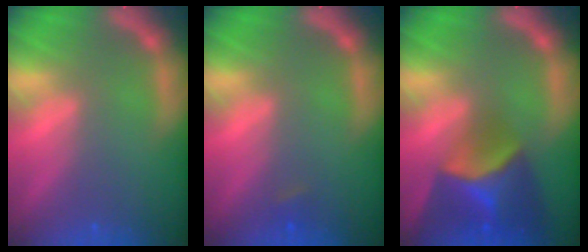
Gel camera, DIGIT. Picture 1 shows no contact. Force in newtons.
{"total": 0.9}
{"total": 8.4}